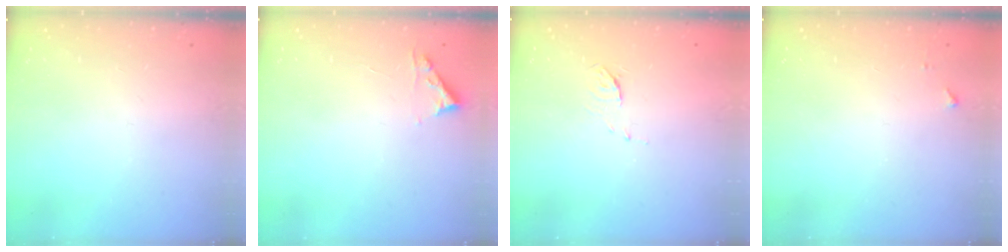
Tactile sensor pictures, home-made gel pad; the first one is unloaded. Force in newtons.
{"total": 4.5, "press": 4.4, "slide": 0.5}
{"total": 4.1, "press": 4.1, "slide": 0.2}
{"total": 3.5, "press": 3.5, "slide": 0.4}